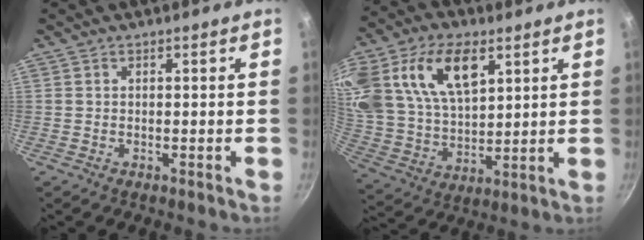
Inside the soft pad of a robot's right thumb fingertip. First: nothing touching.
{"total": 22.7, "force": [9.4, 13.5, 15.6], "torque": [-0.313, -0.001, 0.182]}